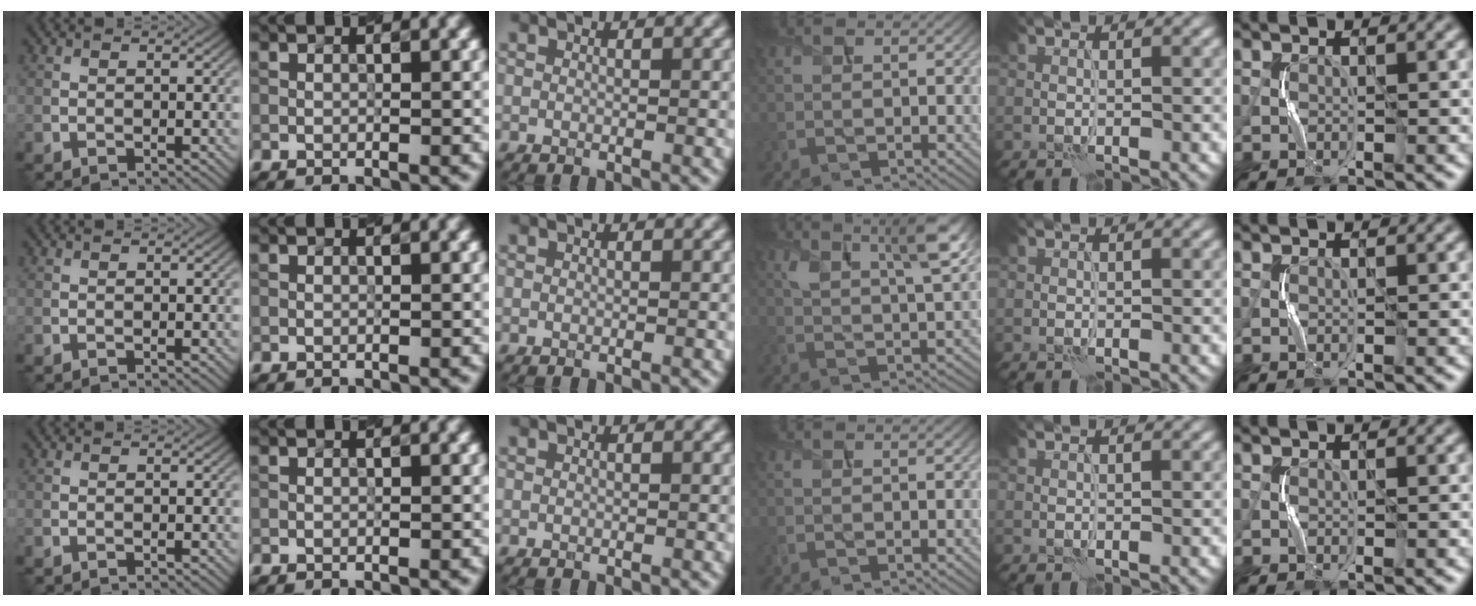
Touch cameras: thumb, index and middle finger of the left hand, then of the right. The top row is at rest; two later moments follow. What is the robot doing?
{"motion": "squeeze", "object": "stress ball aka squeeze ball"}